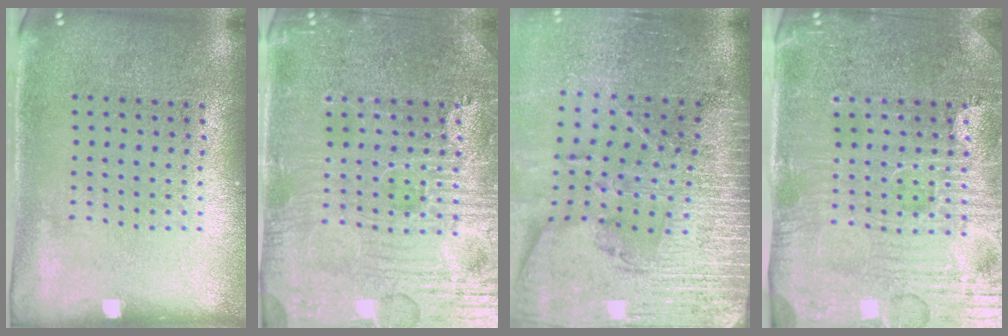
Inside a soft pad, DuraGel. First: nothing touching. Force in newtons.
{"total": 5.0, "press": 4.9, "slide": 1.1}
{"total": 3.5, "press": 3.2, "slide": 1.4}
{"total": 5.2, "press": 4.8, "slide": 1.9}